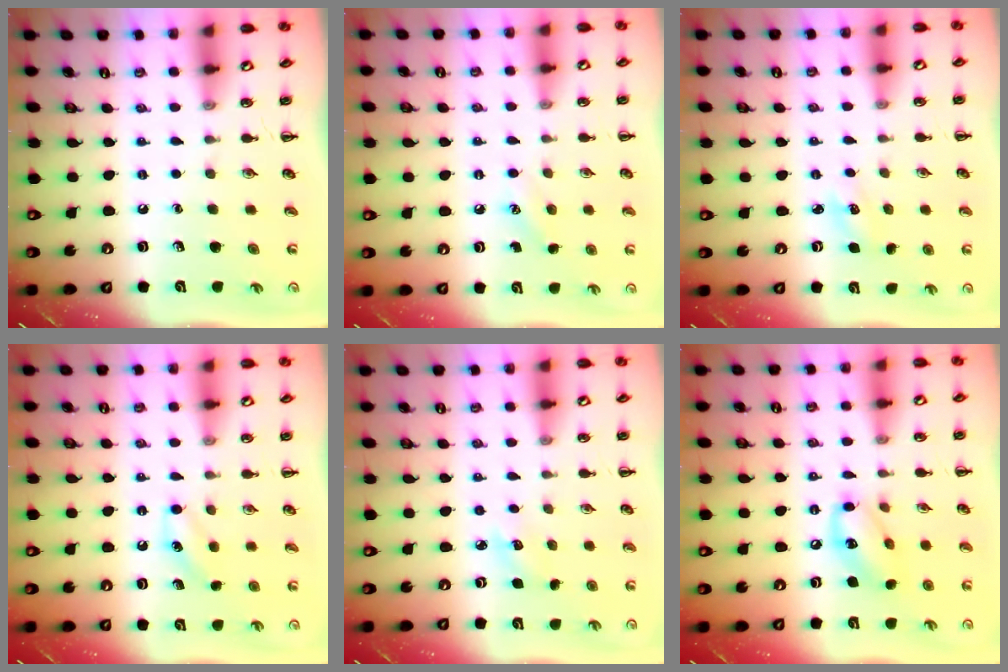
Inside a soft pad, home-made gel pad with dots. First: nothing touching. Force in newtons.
{"total": 5.7, "press": 5.5, "slide": 1.7}
{"total": 3.2, "press": 3.1, "slide": 0.9}
{"total": 7.9, "press": 7.7, "slide": 1.9}
{"total": 3.9, "press": 3.8, "slide": 1.1}
{"total": 12.0, "press": 11.9, "slide": 1.6}